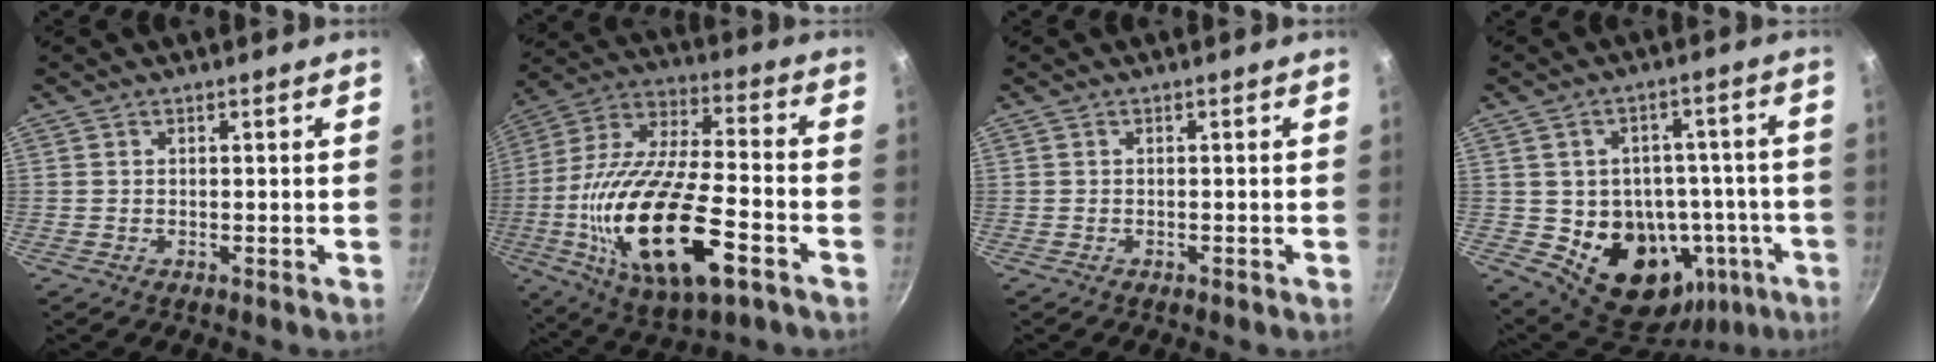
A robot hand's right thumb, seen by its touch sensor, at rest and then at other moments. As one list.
[{"total": 26.3, "force": [-8.3, 10.5, 22.7], "torque": [-0.422, 0.014, -0.148]}, {"total": 0.5, "force": [-0.4, 0.2, 0.2], "torque": [-0.006, 0.003, -0.005]}, {"total": 19.3, "force": [-5.6, 14.7, 11.1], "torque": [-0.109, 0.026, -0.059]}]